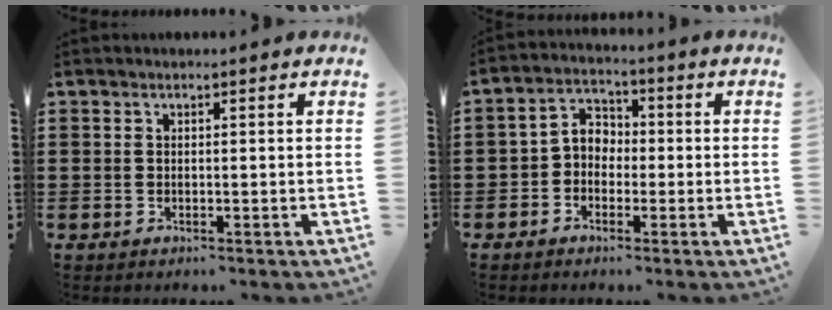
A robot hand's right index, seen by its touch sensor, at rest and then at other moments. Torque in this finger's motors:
{"motor_torque": [0.91, -0.37, 0.43, 0.08]}